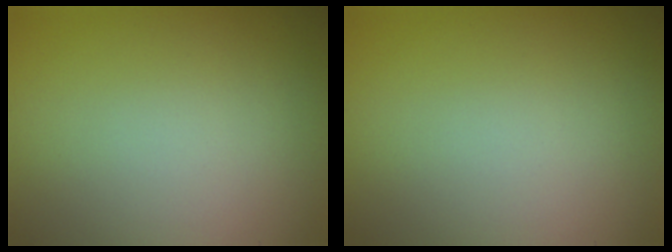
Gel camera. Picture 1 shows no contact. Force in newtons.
{"total": 0.0}